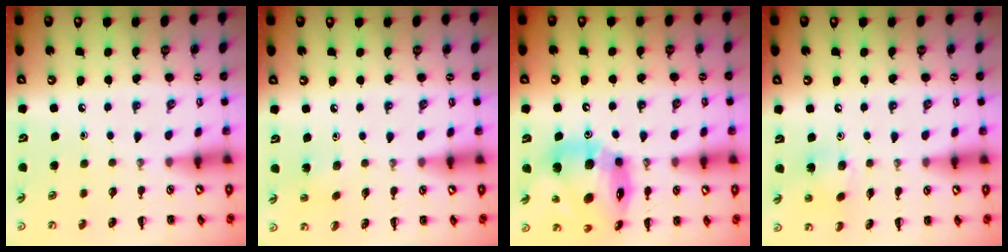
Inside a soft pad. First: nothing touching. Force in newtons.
{"total": 4.7, "press": 4.5, "slide": 1.3}
{"total": 19.3, "press": 18.8, "slide": 4.3}
{"total": 6.6, "press": 6.4, "slide": 1.6}